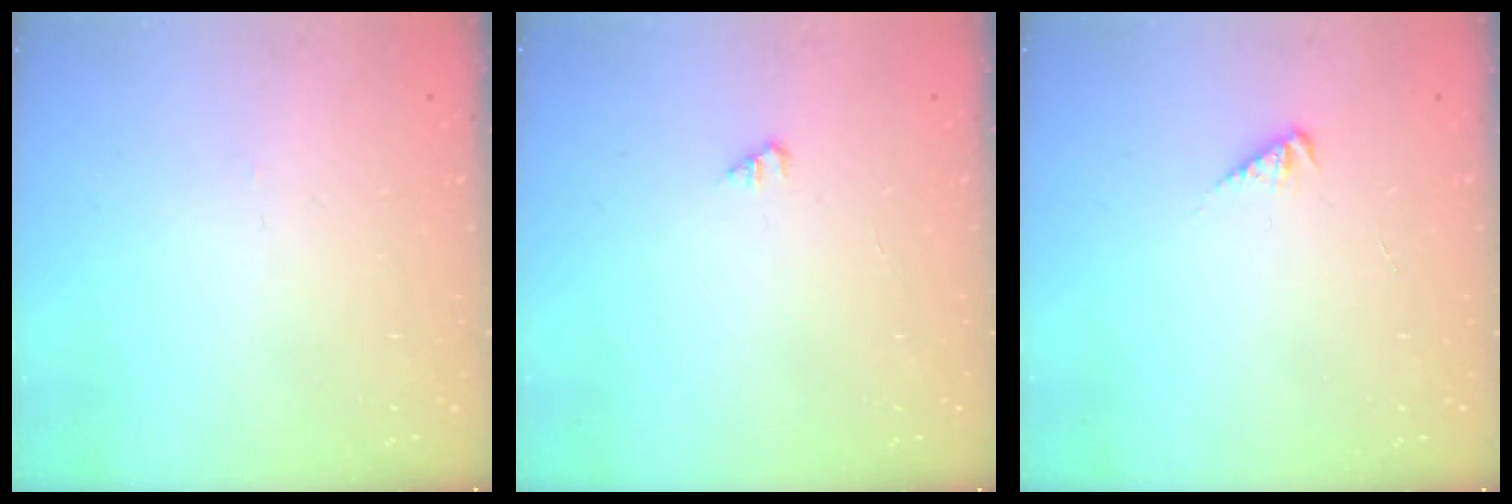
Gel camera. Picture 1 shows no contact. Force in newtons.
{"total": 1.4, "press": 1.3, "slide": 0.1}
{"total": 1.9, "press": 1.9, "slide": 0.3}